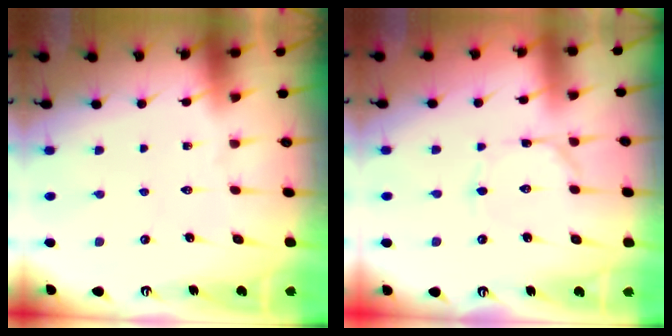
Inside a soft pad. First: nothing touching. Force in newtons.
{"total": 1.5, "press": 1.5, "slide": 0.1}